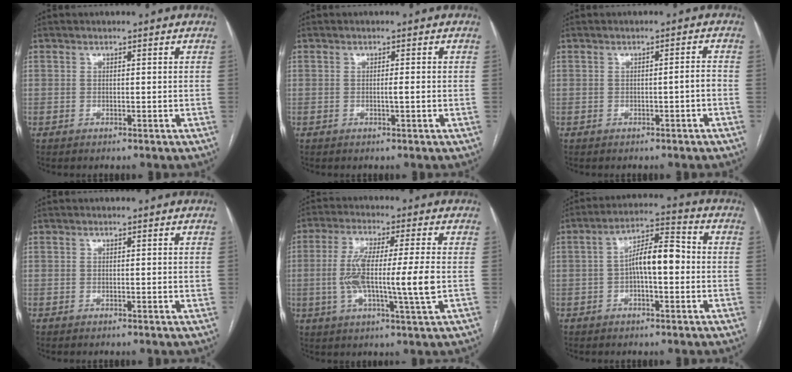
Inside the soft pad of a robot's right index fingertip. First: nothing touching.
{"total": 1.2, "force": [-0.2, -0.1, 1.2], "torque": [-0.022, 0.001, -0.001]}
{"total": 1.4, "force": [-0.6, 0.0, 1.3], "torque": [-0.016, 0.002, -0.009]}
{"total": 0.8, "force": [0.1, 0.1, 0.8], "torque": [-0.015, 0.001, 0.004]}
{"total": 11.7, "force": [-1.0, 0.2, 11.7], "torque": [-0.226, 0.000, -0.022]}
{"total": 8.3, "force": [-0.6, 2.5, 7.9], "torque": [-0.141, 0.029, -0.013]}